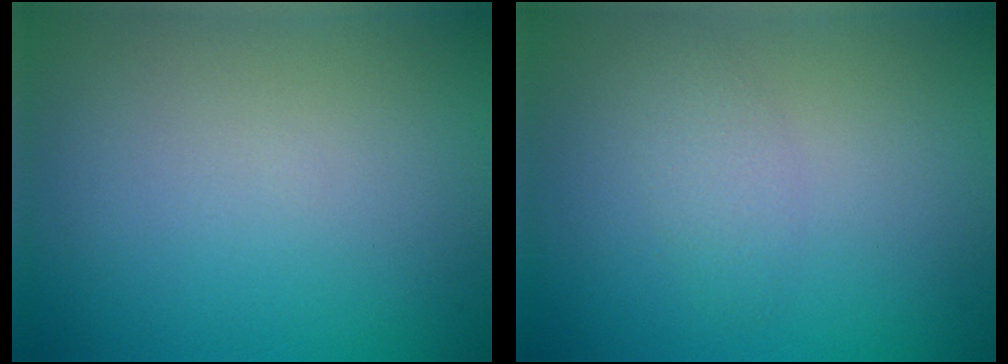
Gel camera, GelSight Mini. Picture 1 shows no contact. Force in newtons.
{"total": 1.7, "press": 1.7, "slide": 0.1}